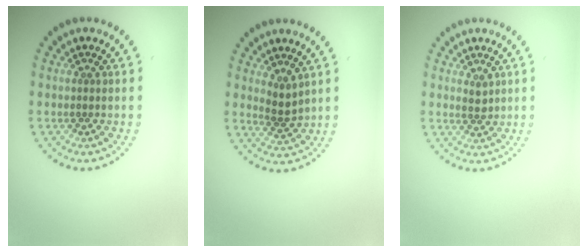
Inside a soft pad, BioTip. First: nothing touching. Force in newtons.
{"total": 1.5, "press": 1.2, "slide": 0.9}
{"total": 1.1, "press": 1.0, "slide": 0.4}